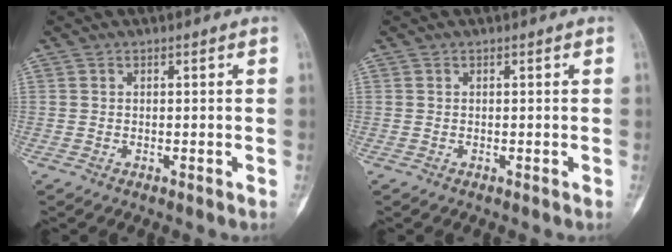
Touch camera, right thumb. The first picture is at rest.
{"total": 0.0}